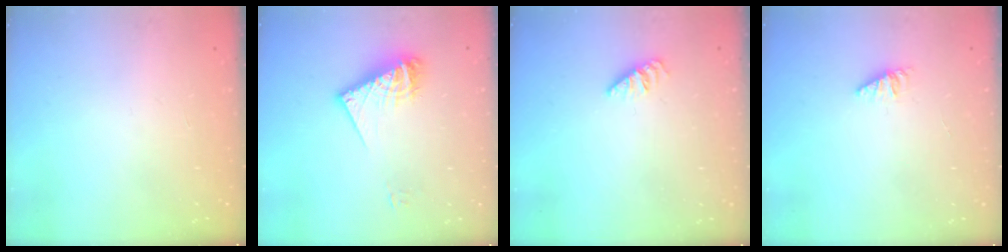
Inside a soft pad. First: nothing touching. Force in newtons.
{"total": 12.6, "press": 12.5, "slide": 1.0}
{"total": 0.0}
{"total": 1.3, "press": 1.2, "slide": 0.2}